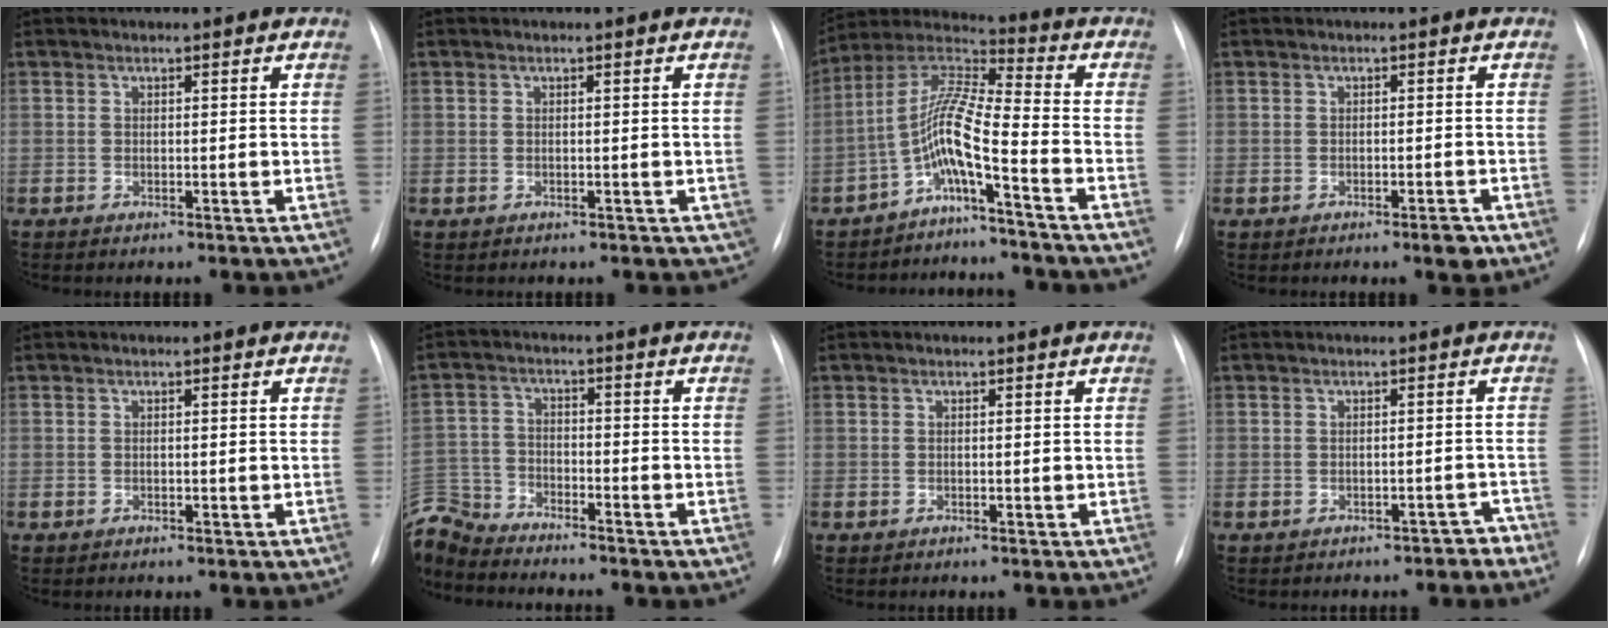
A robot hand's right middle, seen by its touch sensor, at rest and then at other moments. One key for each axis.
{"total": 1.2, "fx": -0.3, "fy": 1.0, "fz": 0.6, "tx": -0.006, "ty": 0.006, "tz": 0.005}
{"total": 8.3, "fx": -4.3, "fy": 0.0, "fz": 7.1, "tx": -0.146, "ty": 0.031, "tz": -0.090}
{"total": 2.1, "fx": -1.4, "fy": 0.3, "fz": 1.6, "tx": -0.018, "ty": 0.000, "tz": -0.017}
{"total": 0.0}
{"total": 10.1, "fx": -9.7, "fy": 2.3, "fz": 1.4, "tx": -0.041, "ty": 0.009, "tz": -0.184}
{"total": 0.0}
{"total": 2.6, "fx": -2.1, "fy": 1.3, "fz": 0.9, "tx": -0.013, "ty": 0.024, "tz": -0.019}